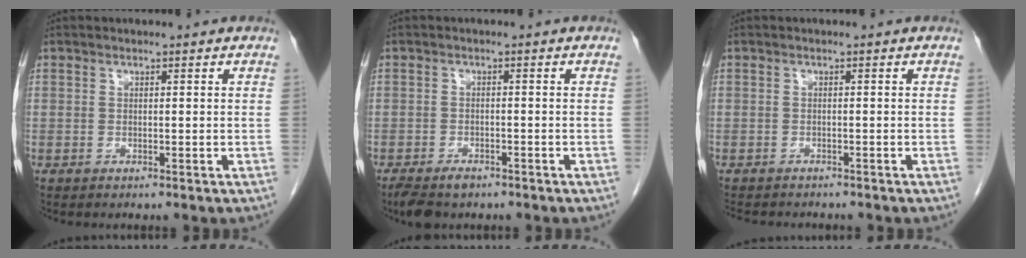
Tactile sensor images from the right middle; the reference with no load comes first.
{"total": 5.0, "force": [-3.8, 2.1, 2.5], "torque": [-0.043, -0.008, -0.061]}
{"total": 6.0, "force": [-5.4, 1.7, 2.0], "torque": [-0.030, -0.004, -0.075]}